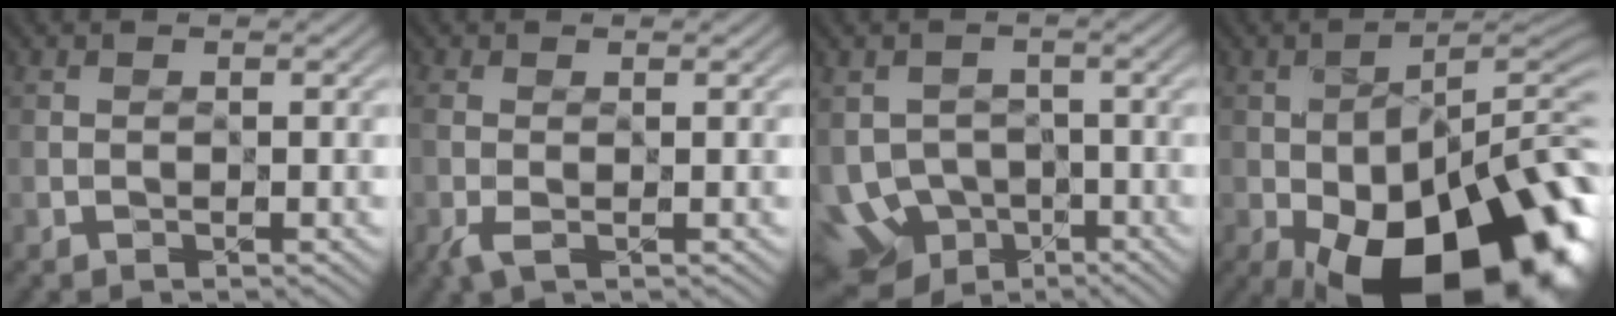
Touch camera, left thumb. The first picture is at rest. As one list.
[{"total": 2.2, "force": [-0.9, 0.7, 1.9], "torque": [-0.052, -0.007, -0.018]}, {"total": 6.9, "force": [-4.5, 4.9, 2.1], "torque": [-0.045, -0.019, -0.077]}, {"total": 22.1, "force": [-11.0, 11.1, 15.6], "torque": [-0.203, -0.056, -0.129]}]